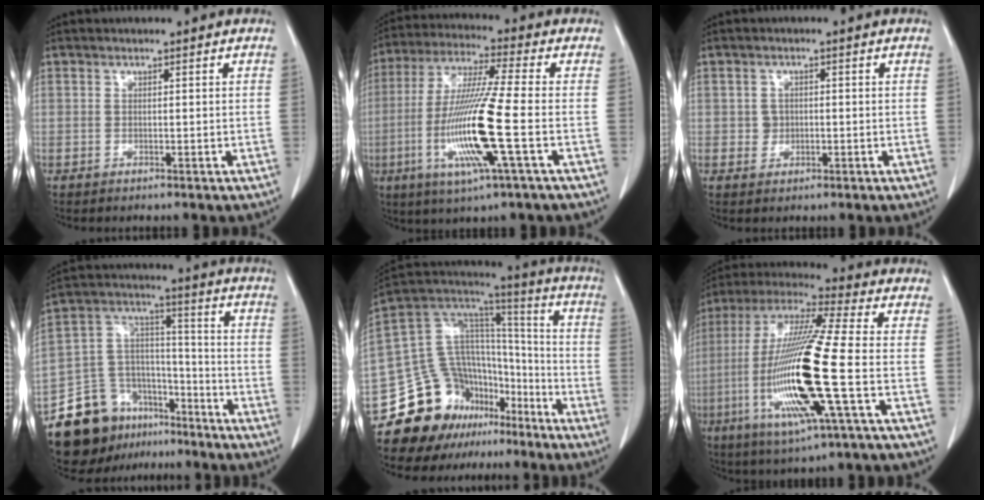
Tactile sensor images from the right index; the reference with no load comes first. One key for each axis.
{"total": 15.1, "fx": -3.7, "fy": -0.3, "fz": 14.7, "tx": -0.306, "ty": -0.016, "tz": -0.079}
{"total": 2.0, "fx": 0.0, "fy": 1.8, "fz": 0.7, "tx": -0.009, "ty": 0.003, "tz": 0.001}
{"total": 16.0, "fx": -11.6, "fy": 9.7, "fz": 5.1, "tx": -0.093, "ty": 0.068, "tz": -0.196}
{"total": 19.3, "fx": -13.4, "fy": 12.1, "fz": 6.7, "tx": -0.116, "ty": 0.092, "tz": -0.220}
{"total": 20.1, "fx": -4.1, "fy": 0.7, "fz": 19.6, "tx": -0.417, "ty": -0.016, "tz": -0.083}